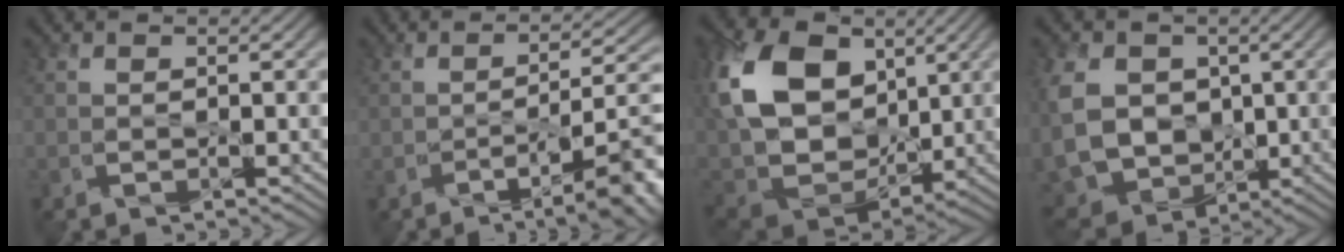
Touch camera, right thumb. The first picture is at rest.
{"total": 9.3, "force": [-4.7, 2.3, 7.7], "torque": [-0.113, 0.002, -0.065]}
{"total": 16.4, "force": [5.6, 11.6, 10.1], "torque": [-0.250, 0.013, 0.122]}
{"total": 10.8, "force": [1.2, 8.7, 6.3], "torque": [-0.167, -0.001, 0.009]}